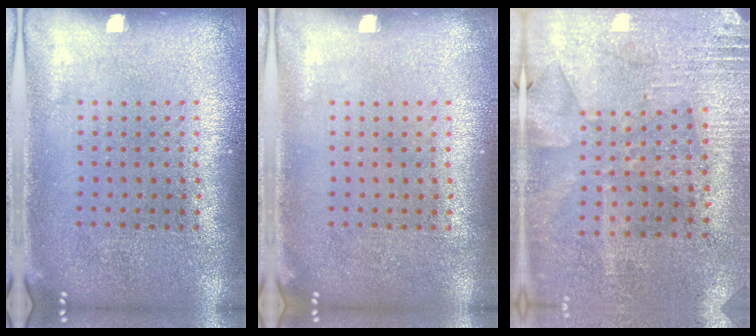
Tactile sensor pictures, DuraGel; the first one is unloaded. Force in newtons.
{"total": 0.0}
{"total": 2.8, "press": 2.5, "slide": 1.1}